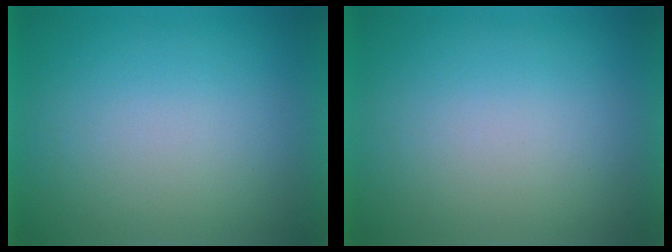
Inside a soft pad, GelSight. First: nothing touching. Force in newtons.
{"total": 0.0}